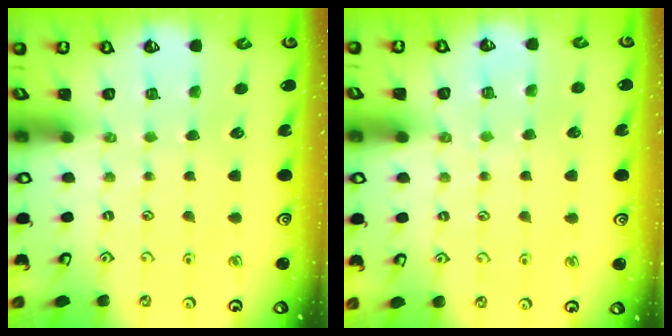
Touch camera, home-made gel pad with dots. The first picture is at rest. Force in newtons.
{"total": 4.1, "press": 4.1, "slide": 0.4}